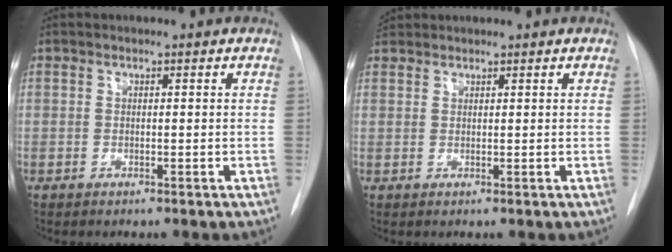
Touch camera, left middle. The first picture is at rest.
{"total": 2.0, "force": [1.8, 0.9, -0.1], "torque": [0.004, 0.015, 0.032]}